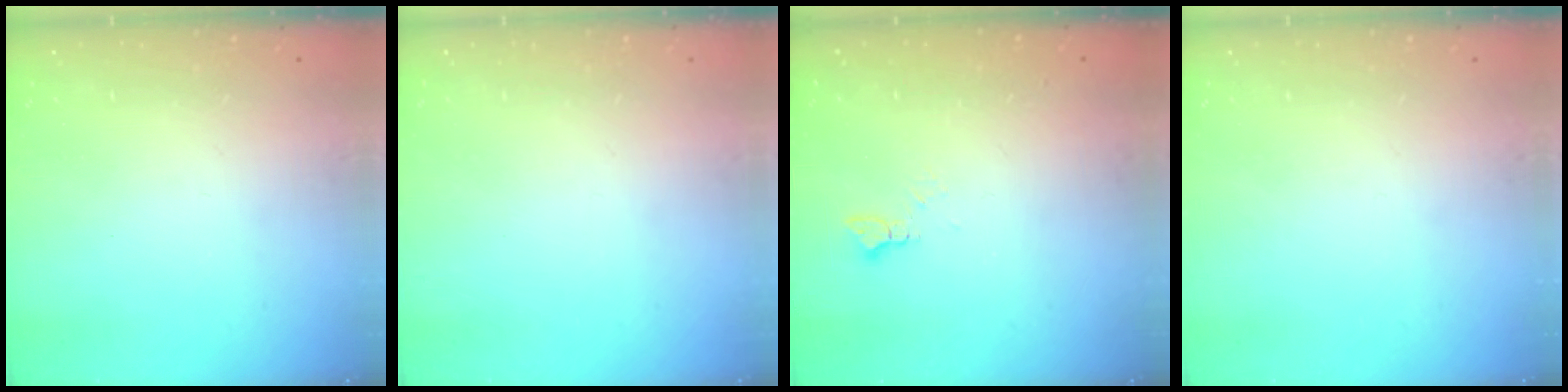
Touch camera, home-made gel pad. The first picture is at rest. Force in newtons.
{"total": 0.0}
{"total": 3.0, "press": 3.0, "slide": 0.4}
{"total": 0.0}